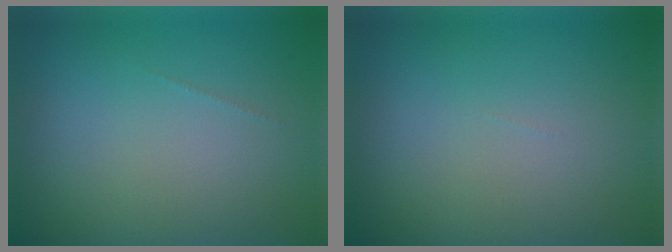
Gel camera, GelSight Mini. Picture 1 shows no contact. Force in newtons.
{"total": 0.0}